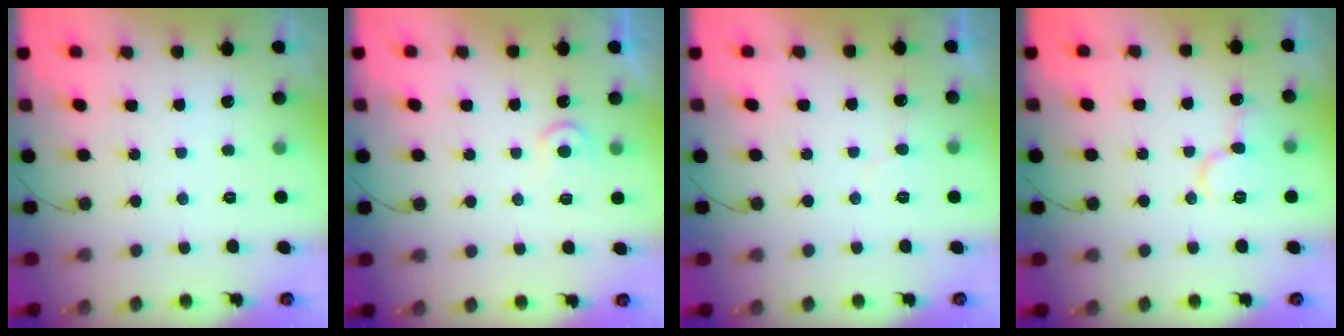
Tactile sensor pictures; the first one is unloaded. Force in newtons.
{"total": 5.0, "press": 5.0, "slide": 0.5}
{"total": 5.3, "press": 5.2, "slide": 0.5}
{"total": 9.1, "press": 9.0, "slide": 1.2}